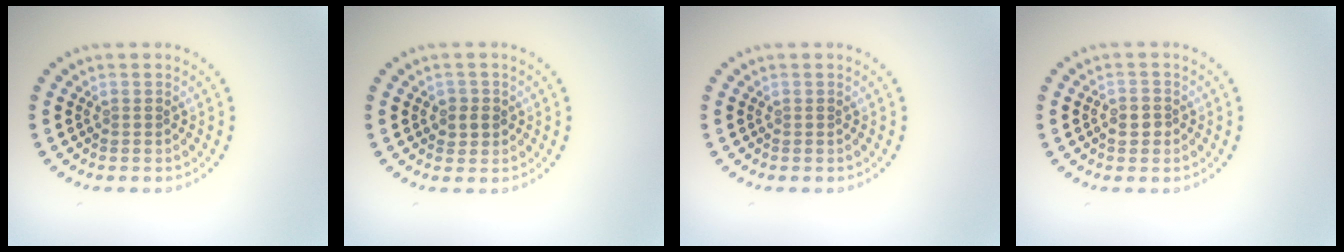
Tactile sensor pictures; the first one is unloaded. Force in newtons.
{"total": 1.5, "press": 1.4, "slide": 0.7}
{"total": 0.0}
{"total": 1.5, "press": 1.5, "slide": 0.1}